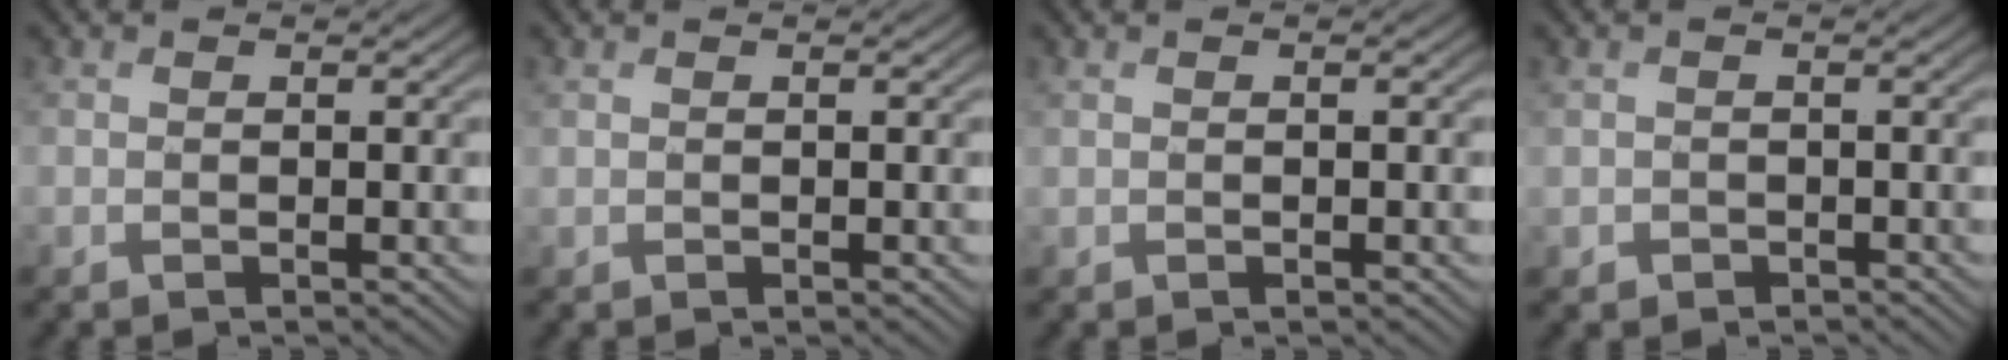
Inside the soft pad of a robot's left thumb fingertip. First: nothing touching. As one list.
[{"total": 0.0}, {"total": 0.7, "force": [0.0, 0.2, 0.7], "torque": [-0.013, -0.001, 0.001]}, {"total": 1.3, "force": [-0.6, 1.2, 0.1], "torque": [0.001, -0.009, -0.014]}]